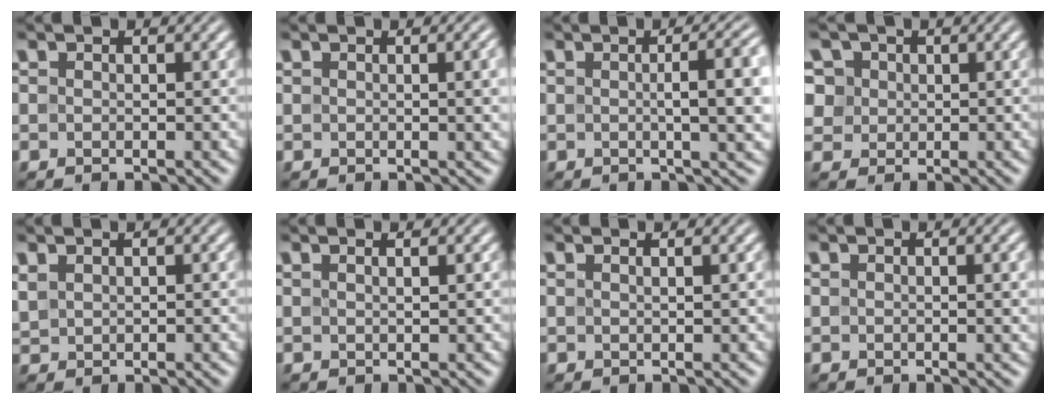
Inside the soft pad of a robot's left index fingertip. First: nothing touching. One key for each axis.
{"total": 3.1, "fx": 0.5, "fy": 0.8, "fz": 2.9, "tx": -0.033, "ty": 0.005, "tz": 0.007}
{"total": 6.8, "fx": 0.5, "fy": 2.0, "fz": 6.5, "tx": -0.065, "ty": 0.007, "tz": 0.008}
{"total": 5.6, "fx": 2.6, "fy": 4.4, "fz": 2.3, "tx": -0.067, "ty": 0.019, "tz": 0.033}
{"total": 1.1, "fx": 0.8, "fy": 0.6, "fz": 0.5, "tx": -0.021, "ty": 0.002, "tz": 0.024}
{"total": 1.4, "fx": 0.8, "fy": 0.3, "fz": 1.1, "tx": -0.008, "ty": 0.003, "tz": -0.001}
{"total": 1.1, "fx": 0.7, "fy": 0.2, "fz": 0.9, "tx": -0.009, "ty": 0.003, "tz": 0.001}
{"total": 1.8, "fx": 0.6, "fy": 0.4, "fz": 1.7, "tx": -0.023, "ty": 0.000, "tz": 0.011}